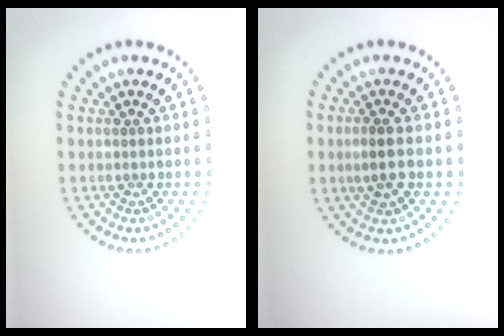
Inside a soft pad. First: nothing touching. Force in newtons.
{"total": 2.5, "press": 2.5, "slide": 0.3}